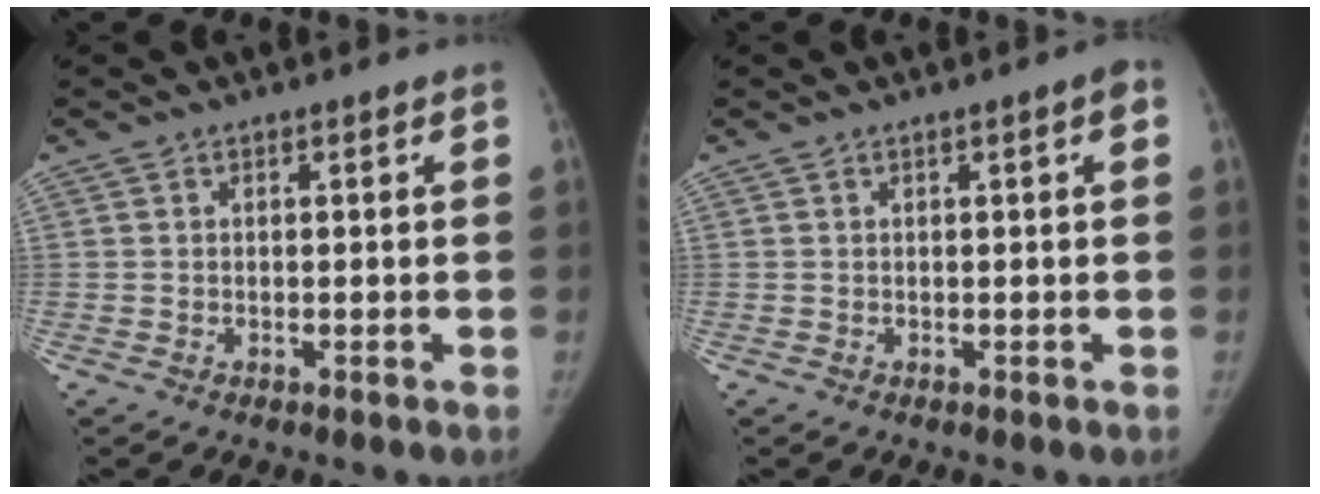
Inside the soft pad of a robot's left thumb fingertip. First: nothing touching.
{"total": 1.3, "force": [0.2, 0.2, 1.3], "torque": [-0.021, 0.004, 0.001]}